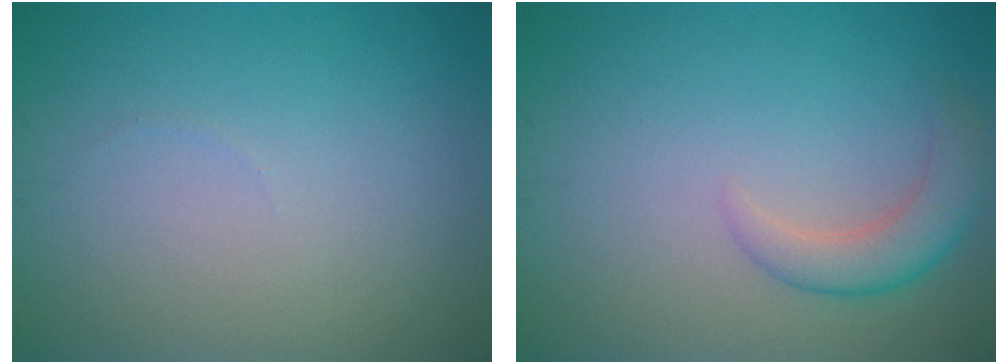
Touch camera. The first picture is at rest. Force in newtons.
{"total": 3.0, "press": 3.0, "slide": 0.2}